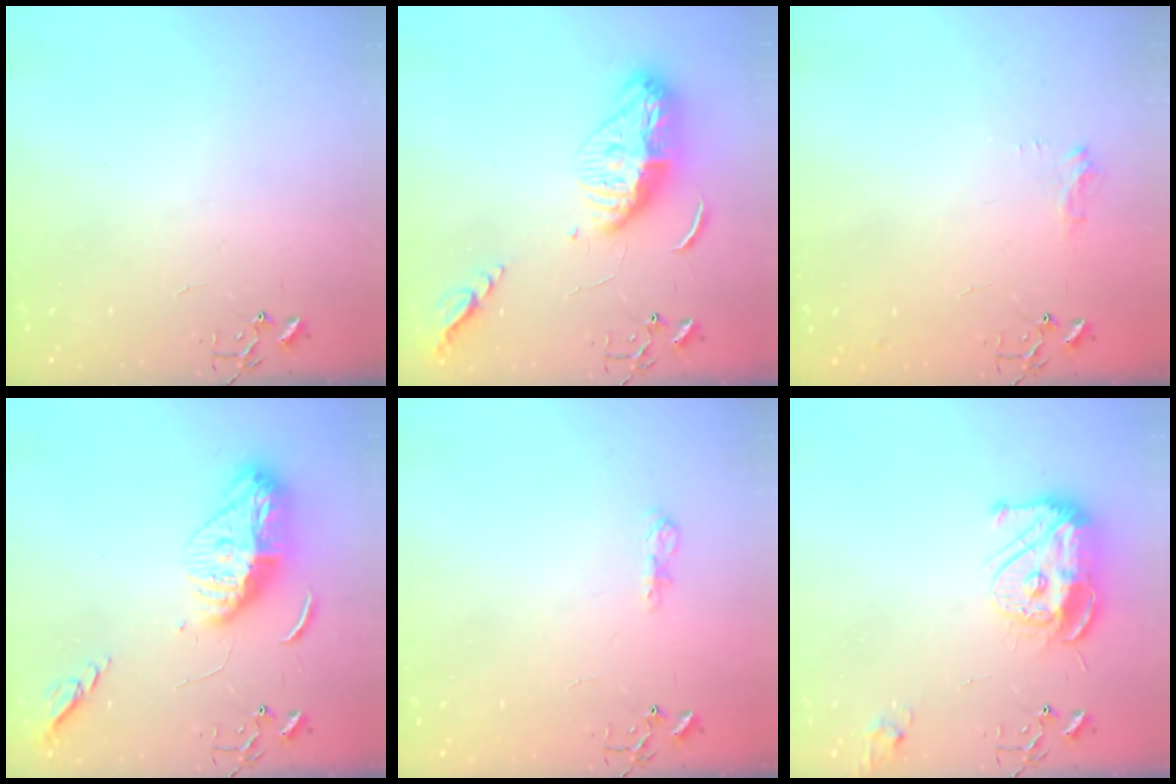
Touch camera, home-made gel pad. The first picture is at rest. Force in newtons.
{"total": 14.6, "press": 14.5, "slide": 1.2}
{"total": 8.7, "press": 8.7, "slide": 0.9}
{"total": 15.6, "press": 15.5, "slide": 1.6}
{"total": 7.9, "press": 7.9, "slide": 0.9}
{"total": 13.5, "press": 13.4, "slide": 1.2}